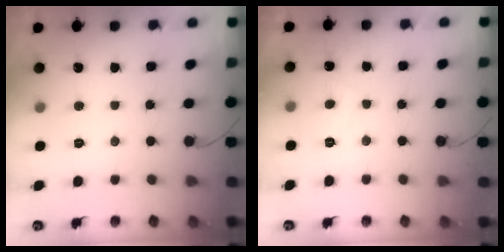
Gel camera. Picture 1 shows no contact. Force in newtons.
{"total": 2.2, "press": 2.0, "slide": 0.8}